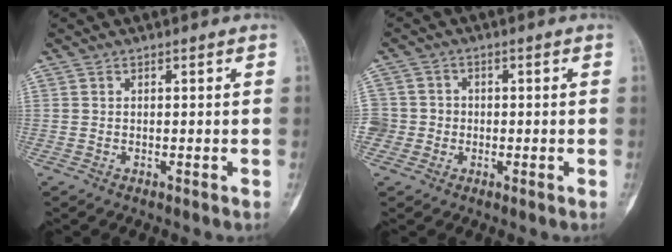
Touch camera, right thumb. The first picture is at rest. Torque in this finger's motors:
{"motor_torque": [0.22, 0.40, 0.28, -0.32, -0.01]}